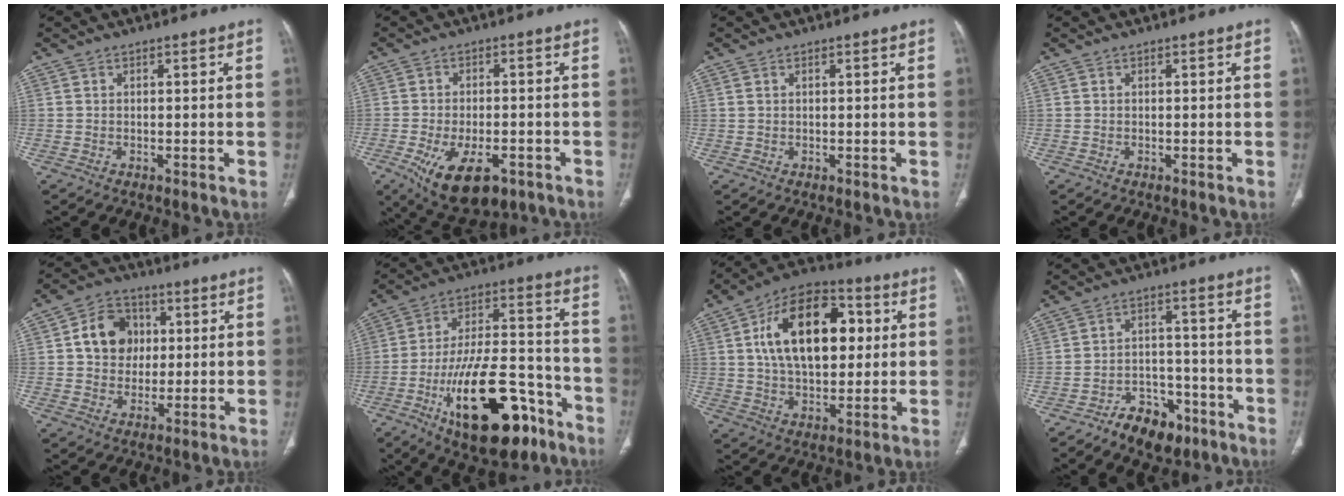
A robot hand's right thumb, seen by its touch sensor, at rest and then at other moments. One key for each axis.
{"total": 13.6, "fx": -6.5, "fy": 6.8, "fz": 9.8, "tx": -0.167, "ty": 0.010, "tz": -0.088}
{"total": 0.7, "fx": 0.3, "fy": 0.3, "fz": 0.5, "tx": -0.013, "ty": 0.011, "tz": 0.010}
{"total": 0.0}
{"total": 10.4, "fx": 1.8, "fy": 8.7, "fz": 5.4, "tx": -0.056, "ty": 0.006, "tz": 0.025}
{"total": 24.2, "fx": -12.1, "fy": 10.4, "fz": 18.2, "tx": -0.284, "ty": 0.068, "tz": -0.184}
{"total": 21.2, "fx": 4.6, "fy": 12.3, "fz": 16.6, "tx": -0.239, "ty": 0.011, "tz": 0.072}
{"total": 9.8, "fx": -6.3, "fy": 5.9, "fz": 4.7, "tx": -0.040, "ty": 0.051, "tz": -0.098}